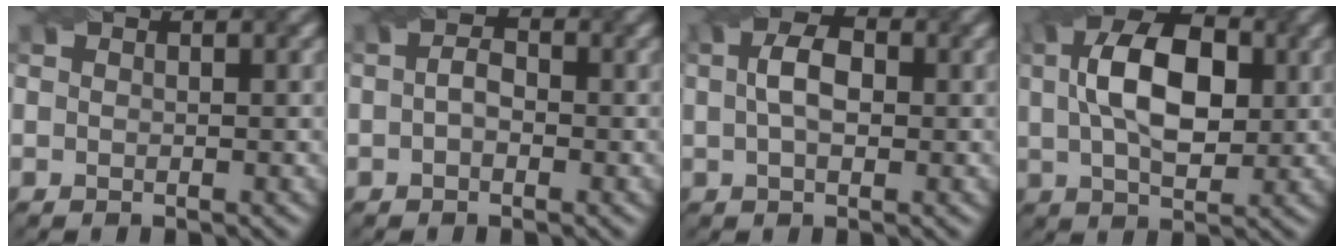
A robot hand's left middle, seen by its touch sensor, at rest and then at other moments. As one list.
[{"total": 1.8, "force": [-0.2, 1.1, 1.4], "torque": [-0.029, 0.006, -0.007]}, {"total": 3.8, "force": [0.4, 2.2, 3.0], "torque": [-0.057, 0.007, 0.000]}, {"total": 9.3, "force": [1.6, 5.3, 7.5], "torque": [-0.136, 0.017, 0.022]}]